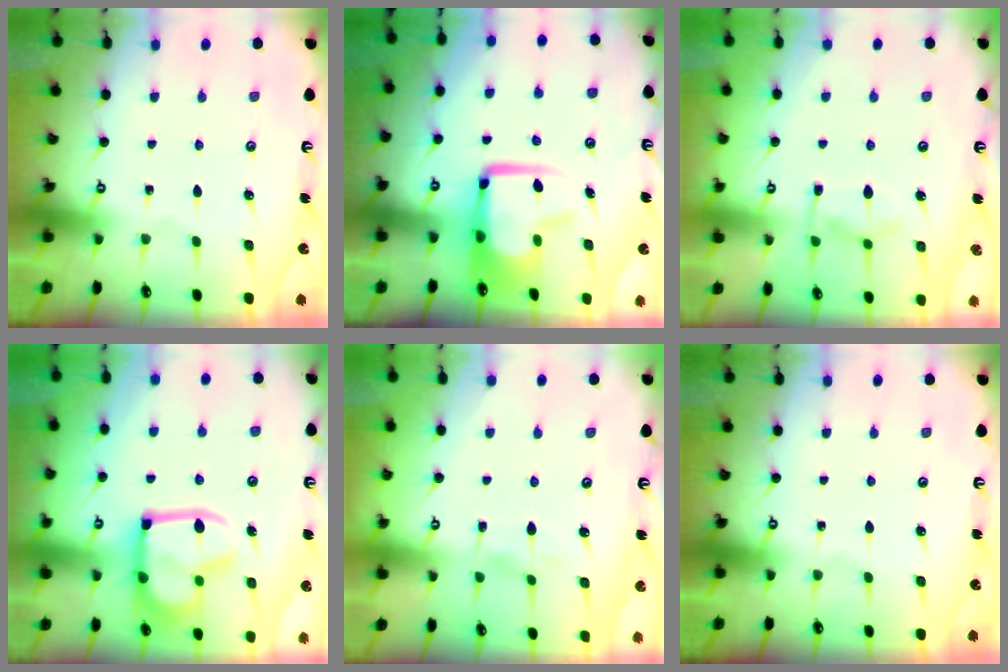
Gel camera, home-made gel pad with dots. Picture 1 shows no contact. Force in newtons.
{"total": 10.6, "press": 10.4, "slide": 2.0}
{"total": 8.4, "press": 8.3, "slide": 1.1}
{"total": 16.0, "press": 16.0, "slide": 1.4}
{"total": 0.9, "press": 0.6, "slide": 0.7}
{"total": 0.0}